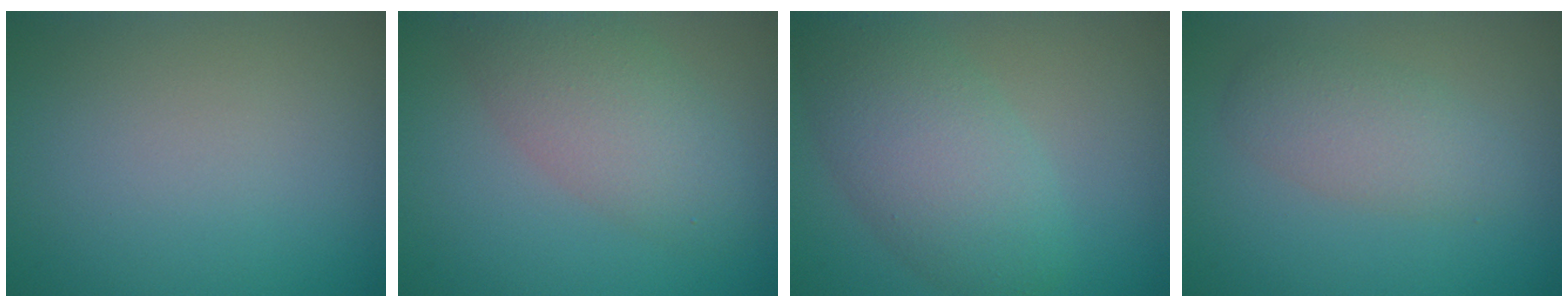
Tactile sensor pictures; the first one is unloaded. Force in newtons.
{"total": 4.8, "press": 4.8, "slide": 0.1}
{"total": 6.0, "press": 6.0, "slide": 0.4}
{"total": 3.0, "press": 3.0, "slide": 0.1}